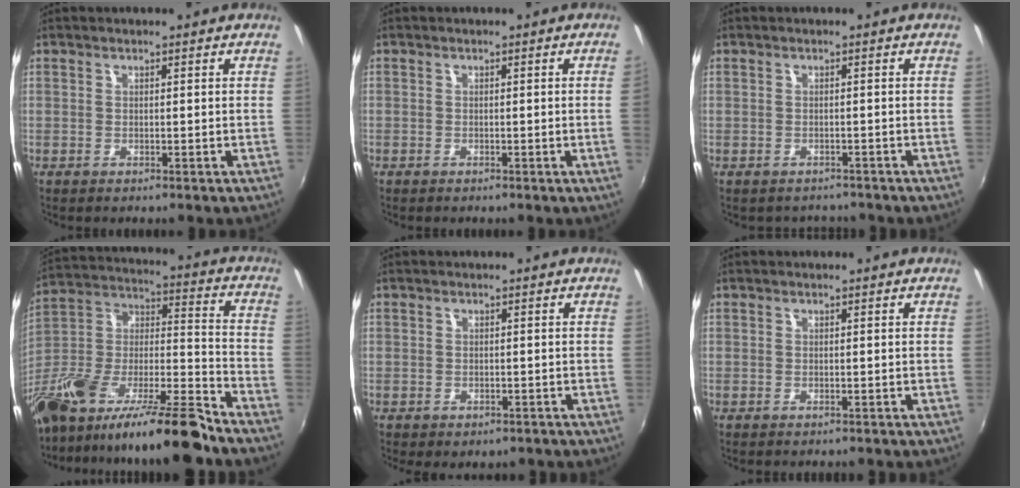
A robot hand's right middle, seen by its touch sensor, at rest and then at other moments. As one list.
[{"total": 0.9, "force": [-0.1, -0.6, 0.7], "torque": [-0.006, -0.004, -0.003]}, {"total": 2.8, "force": [-2.4, 1.4, 0.1], "torque": [-0.007, -0.007, -0.033]}, {"total": 26.7, "force": [-19.6, 4.3, 17.6], "torque": [-0.299, -0.027, -0.340]}, {"total": 2.5, "force": [-1.5, 1.9, 0.8], "torque": [-0.018, -0.009, -0.019]}, {"total": 1.4, "force": [-1.3, 0.3, 0.3], "torque": [-0.009, -0.008, -0.018]}]